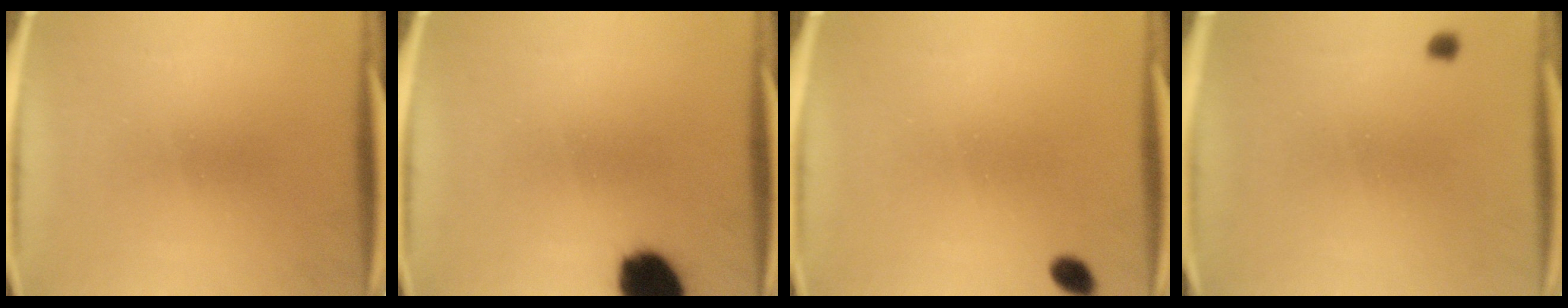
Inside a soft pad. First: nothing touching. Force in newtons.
{"total": 10.6}
{"total": 2.1}
{"total": 1.0}